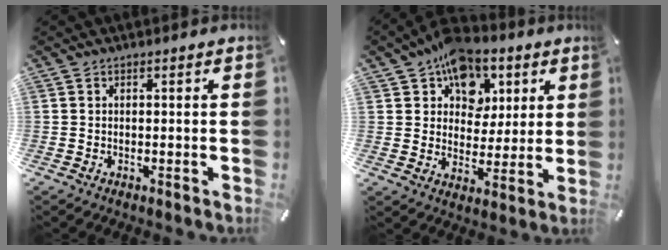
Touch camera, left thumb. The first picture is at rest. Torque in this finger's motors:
{"motor_torque": [2.15, 2.06, 1.28, -1.48, 0.33]}